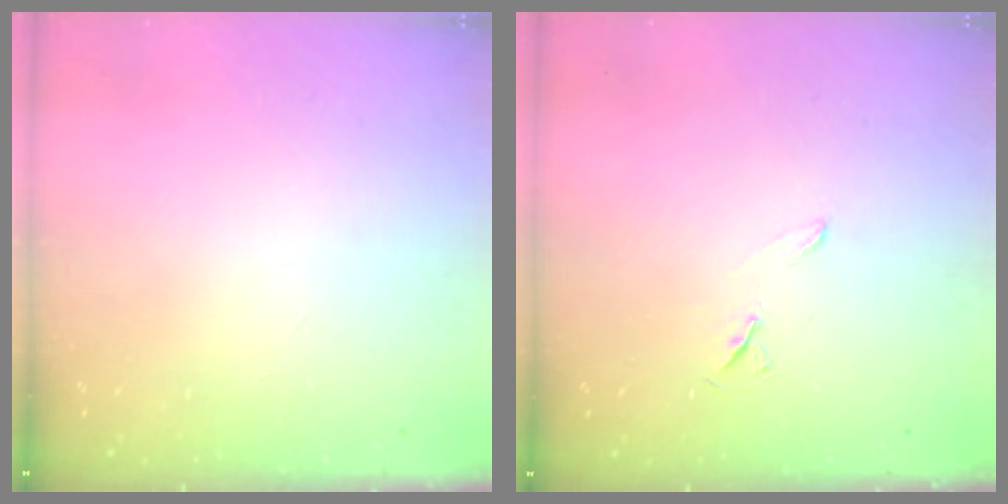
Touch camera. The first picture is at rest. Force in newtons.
{"total": 5.7, "press": 5.2, "slide": 2.4}